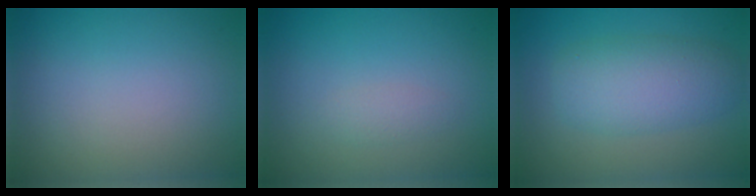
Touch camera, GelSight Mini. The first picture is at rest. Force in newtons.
{"total": 1.0, "press": 1.0, "slide": 0.0}
{"total": 5.0, "press": 5.0, "slide": 0.2}